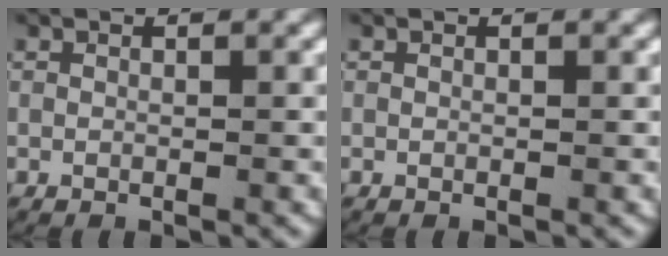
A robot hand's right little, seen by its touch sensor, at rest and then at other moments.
{"total": 0.0}